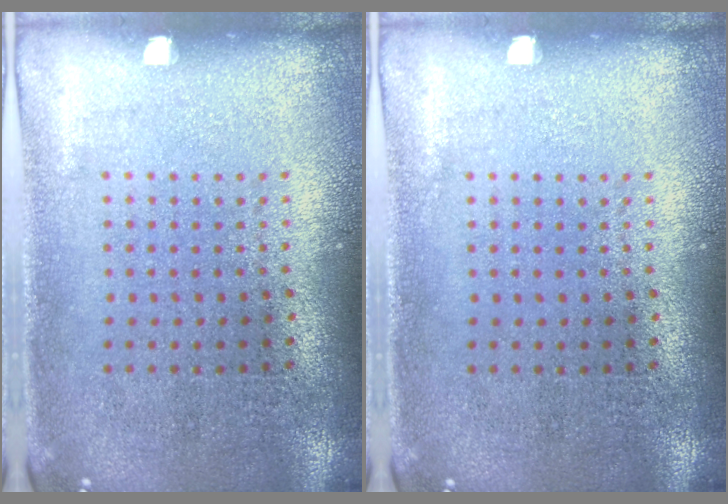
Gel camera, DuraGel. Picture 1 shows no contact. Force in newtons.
{"total": 0.0}